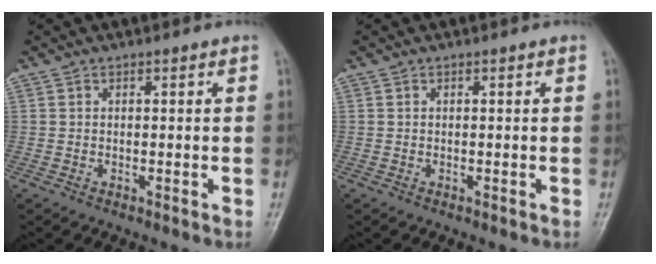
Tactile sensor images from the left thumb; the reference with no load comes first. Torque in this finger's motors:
{"motor_torque": [-0.38, -0.06, -0.03, -0.12, -0.06]}